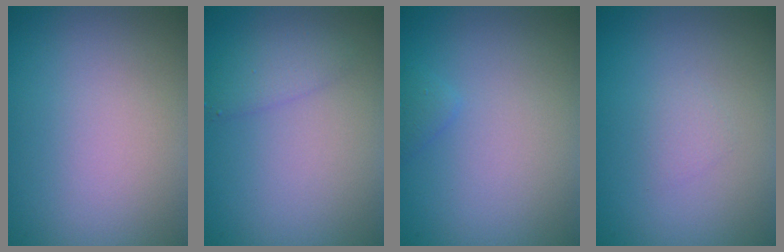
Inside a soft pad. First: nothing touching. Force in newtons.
{"total": 1.8, "press": 1.8, "slide": 0.1}
{"total": 0.9, "press": 0.9, "slide": 0.0}
{"total": 0.8, "press": 0.8, "slide": 0.1}